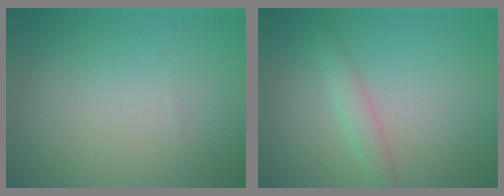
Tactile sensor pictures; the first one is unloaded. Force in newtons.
{"total": 1.8, "press": 1.8, "slide": 0.0}